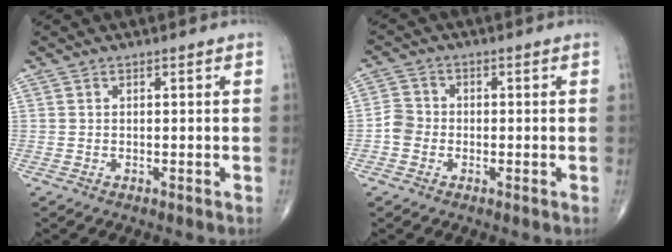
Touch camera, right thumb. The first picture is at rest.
{"total": 3.5, "force": [-1.1, 3.0, 1.3], "torque": [-0.013, 0.010, -0.030]}